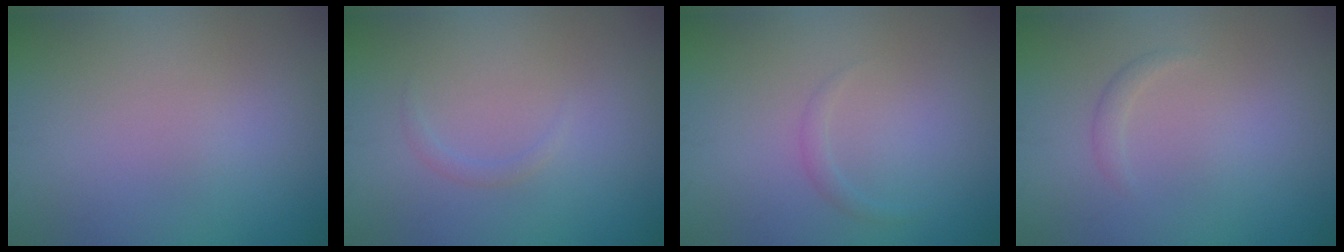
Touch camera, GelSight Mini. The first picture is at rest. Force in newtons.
{"total": 0.7, "press": 0.7, "slide": 0.1}
{"total": 0.7, "press": 0.7, "slide": 0.1}
{"total": 0.8, "press": 0.8, "slide": 0.0}